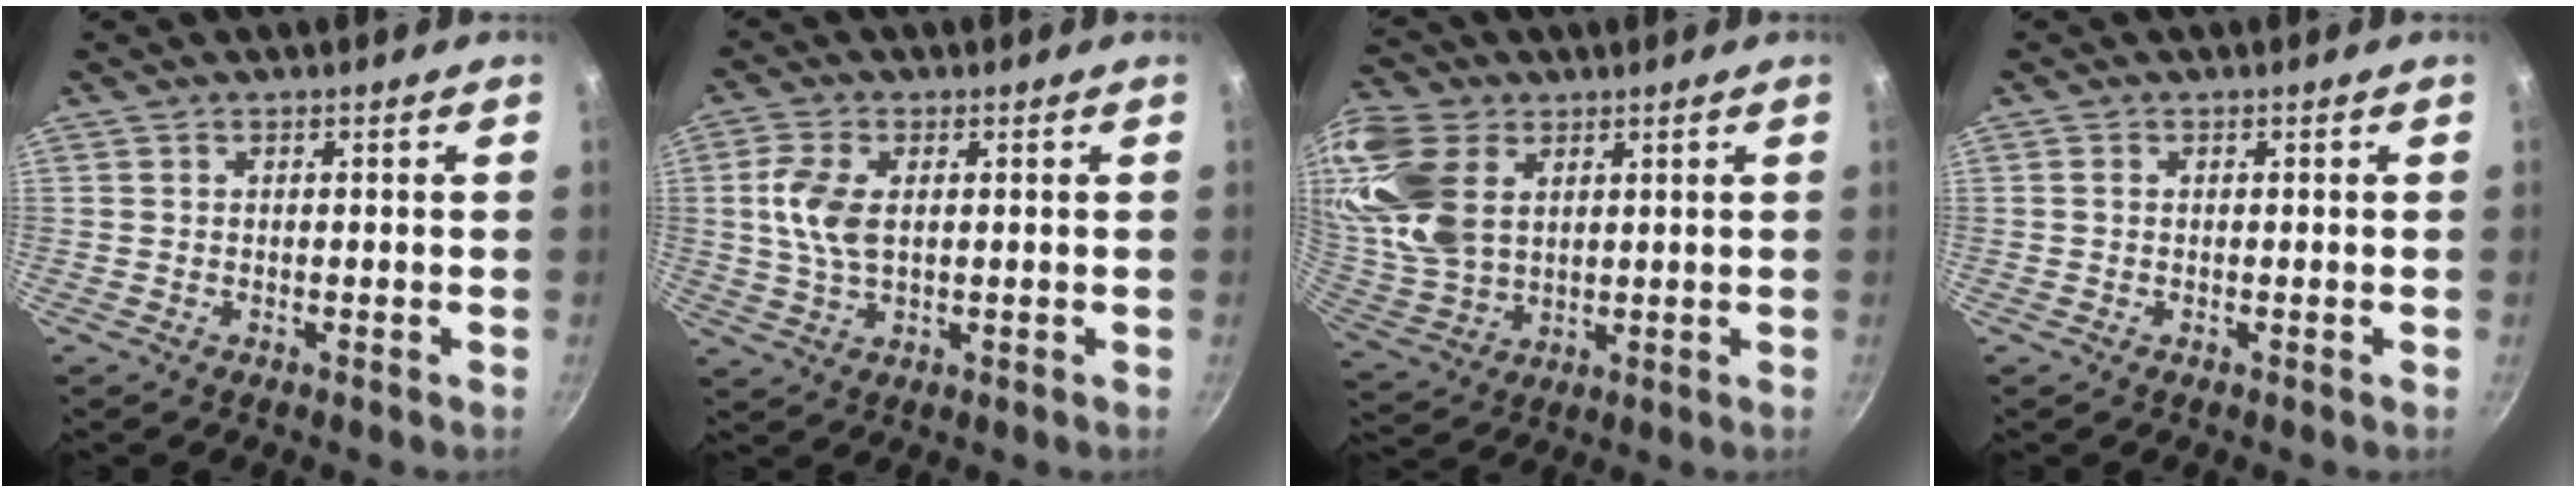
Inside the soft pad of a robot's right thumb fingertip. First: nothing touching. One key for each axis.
{"total": 7.7, "fx": 1.1, "fy": 4.3, "fz": 6.3, "tx": -0.127, "ty": 0.004, "tz": 0.021}
{"total": 17.3, "fx": 5.9, "fy": 11.7, "fz": 11.3, "tx": -0.229, "ty": -0.021, "tz": 0.123}
{"total": 0.6, "fx": 0.0, "fy": 0.5, "fz": 0.3, "tx": -0.005, "ty": 0.004, "tz": 0.000}